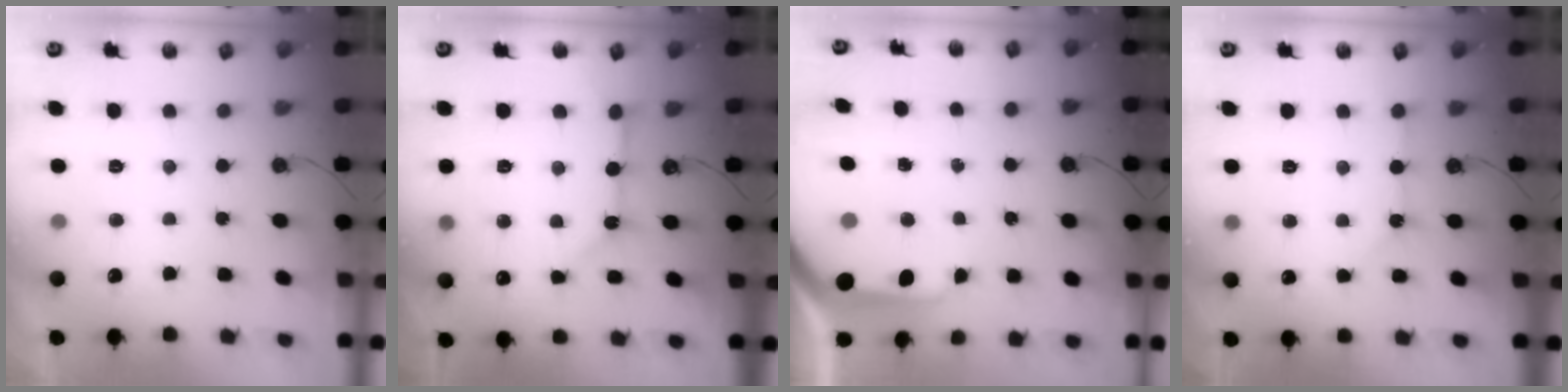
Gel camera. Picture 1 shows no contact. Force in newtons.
{"total": 9.3, "press": 9.3, "slide": 0.2}
{"total": 9.5, "press": 9.4, "slide": 1.0}
{"total": 1.4, "press": 1.4, "slide": 0.2}